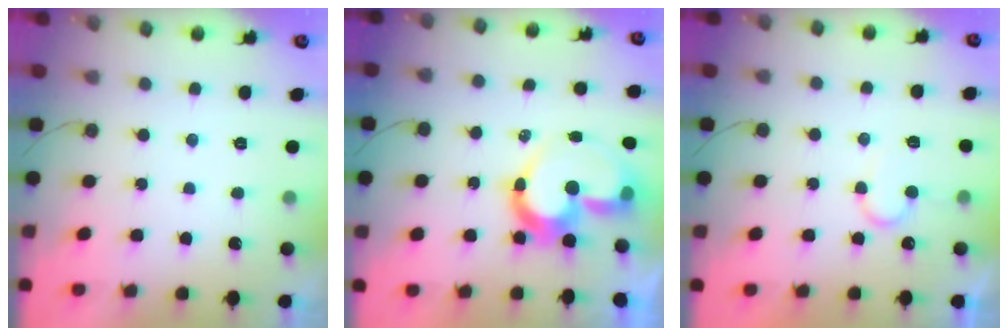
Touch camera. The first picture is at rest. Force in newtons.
{"total": 12.6, "press": 12.3, "slide": 2.5}
{"total": 7.3, "press": 7.3, "slide": 0.4}